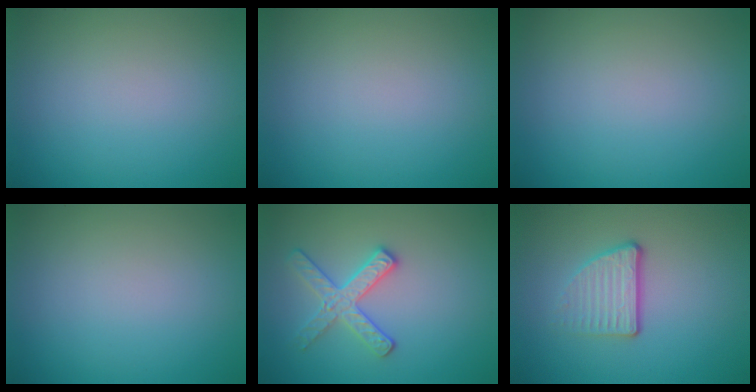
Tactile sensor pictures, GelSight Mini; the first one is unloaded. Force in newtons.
{"total": 0.0}
{"total": 0.0}
{"total": 0.0}
{"total": 2.8, "press": 2.7, "slide": 0.6}
{"total": 3.3, "press": 2.4, "slide": 2.3}